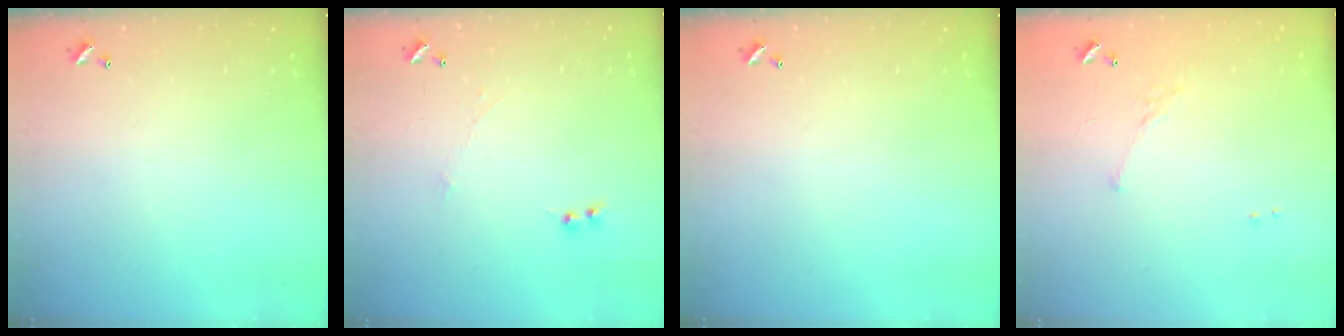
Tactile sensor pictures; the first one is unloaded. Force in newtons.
{"total": 0.0}
{"total": 0.0}
{"total": 5.9, "press": 5.9, "slide": 0.8}